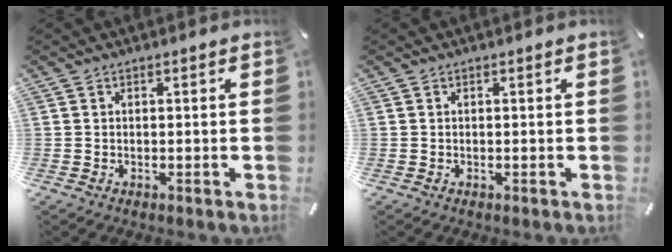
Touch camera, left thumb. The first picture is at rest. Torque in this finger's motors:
{"motor_torque": [0.02, 0.12, -0.01, -0.12, -0.01]}